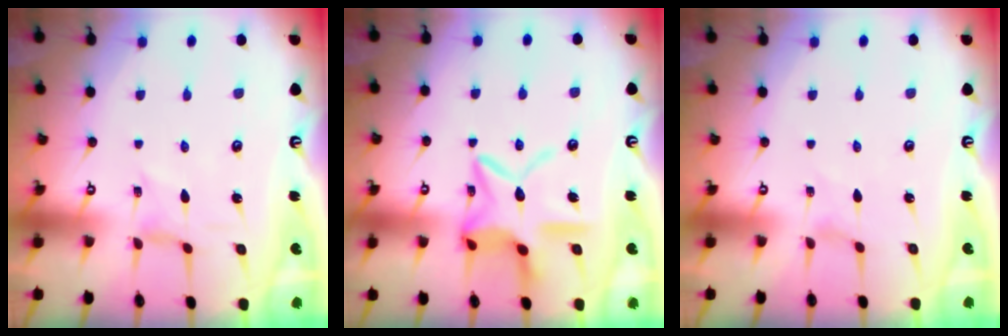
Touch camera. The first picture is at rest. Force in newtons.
{"total": 15.0, "press": 15.0, "slide": 1.3}
{"total": 0.0}